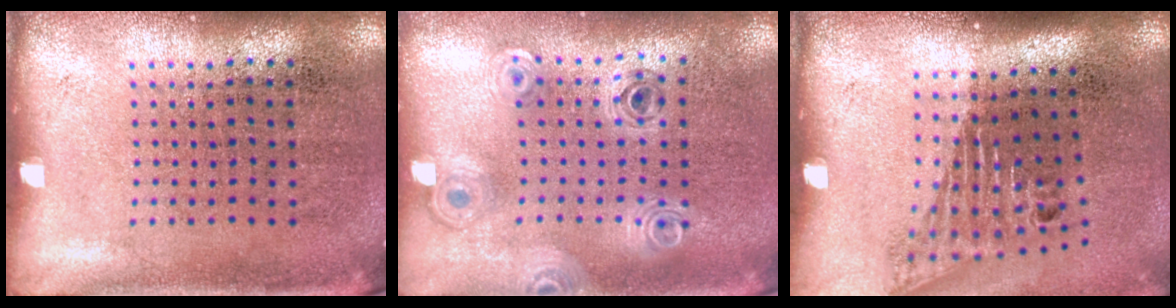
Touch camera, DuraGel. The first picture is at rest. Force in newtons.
{"total": 0.8, "press": 0.8, "slide": 0.2}
{"total": 1.6, "press": 1.2, "slide": 1.1}